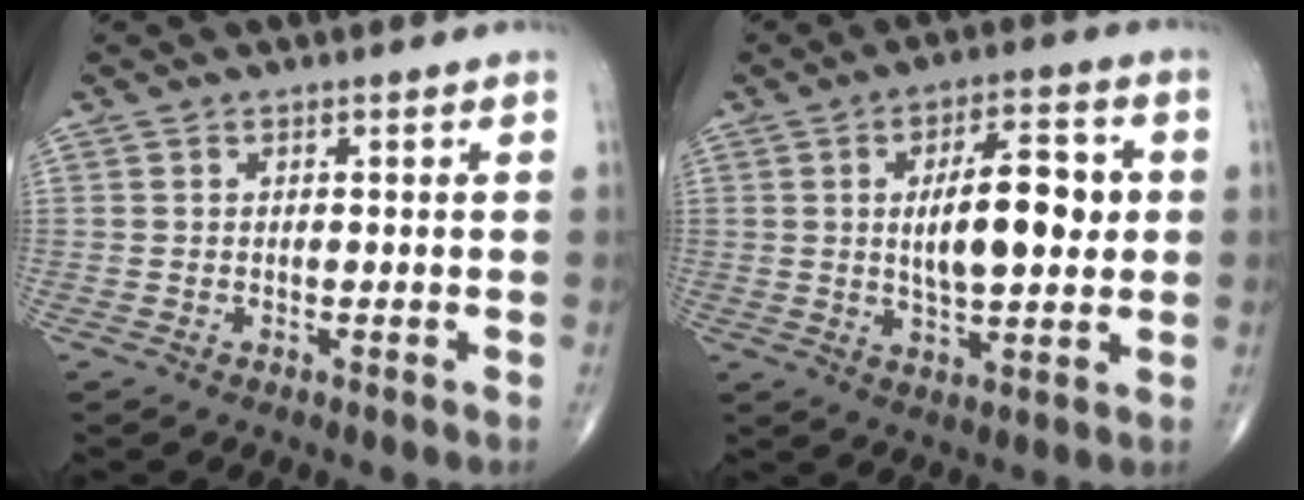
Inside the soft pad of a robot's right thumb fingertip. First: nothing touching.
{"total": 13.5, "force": [1.6, 5.5, 12.3], "torque": [-0.177, 0.001, 0.027]}